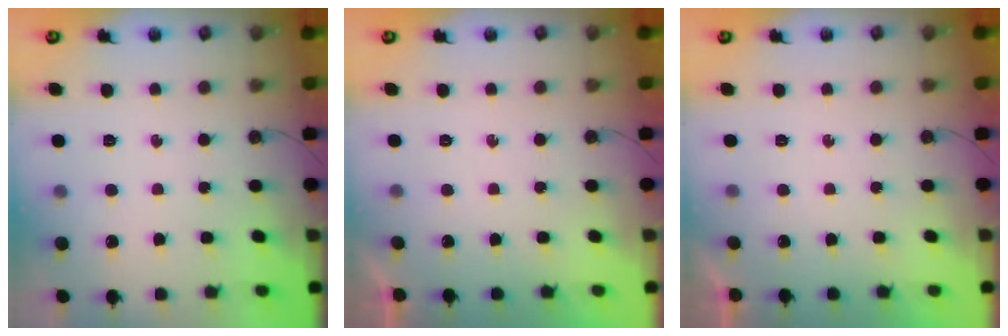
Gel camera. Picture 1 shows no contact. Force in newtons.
{"total": 0.0}
{"total": 0.0}